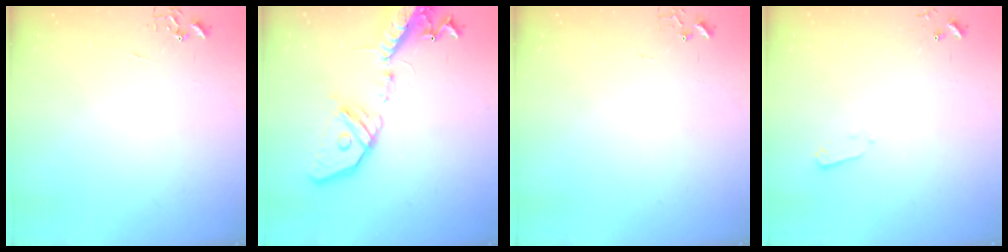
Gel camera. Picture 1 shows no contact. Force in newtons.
{"total": 19.7, "press": 19.4, "slide": 3.9}
{"total": 4.2, "press": 4.2, "slide": 0.4}
{"total": 2.4, "press": 2.4, "slide": 0.4}